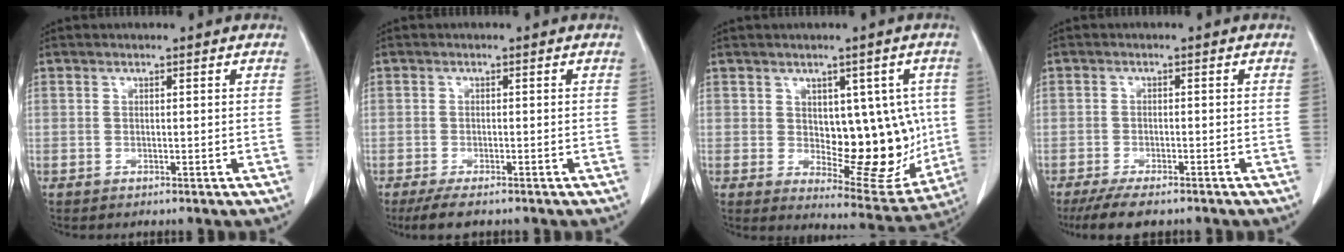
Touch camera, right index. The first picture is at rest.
{"total": 3.2, "force": [-2.5, 1.2, 1.8], "torque": [-0.037, -0.006, -0.039]}
{"total": 12.9, "force": [0.4, 6.8, 11.0], "torque": [-0.117, 0.005, 0.030]}
{"total": 5.5, "force": [-4.3, 1.8, 2.8], "torque": [-0.046, -0.009, -0.071]}